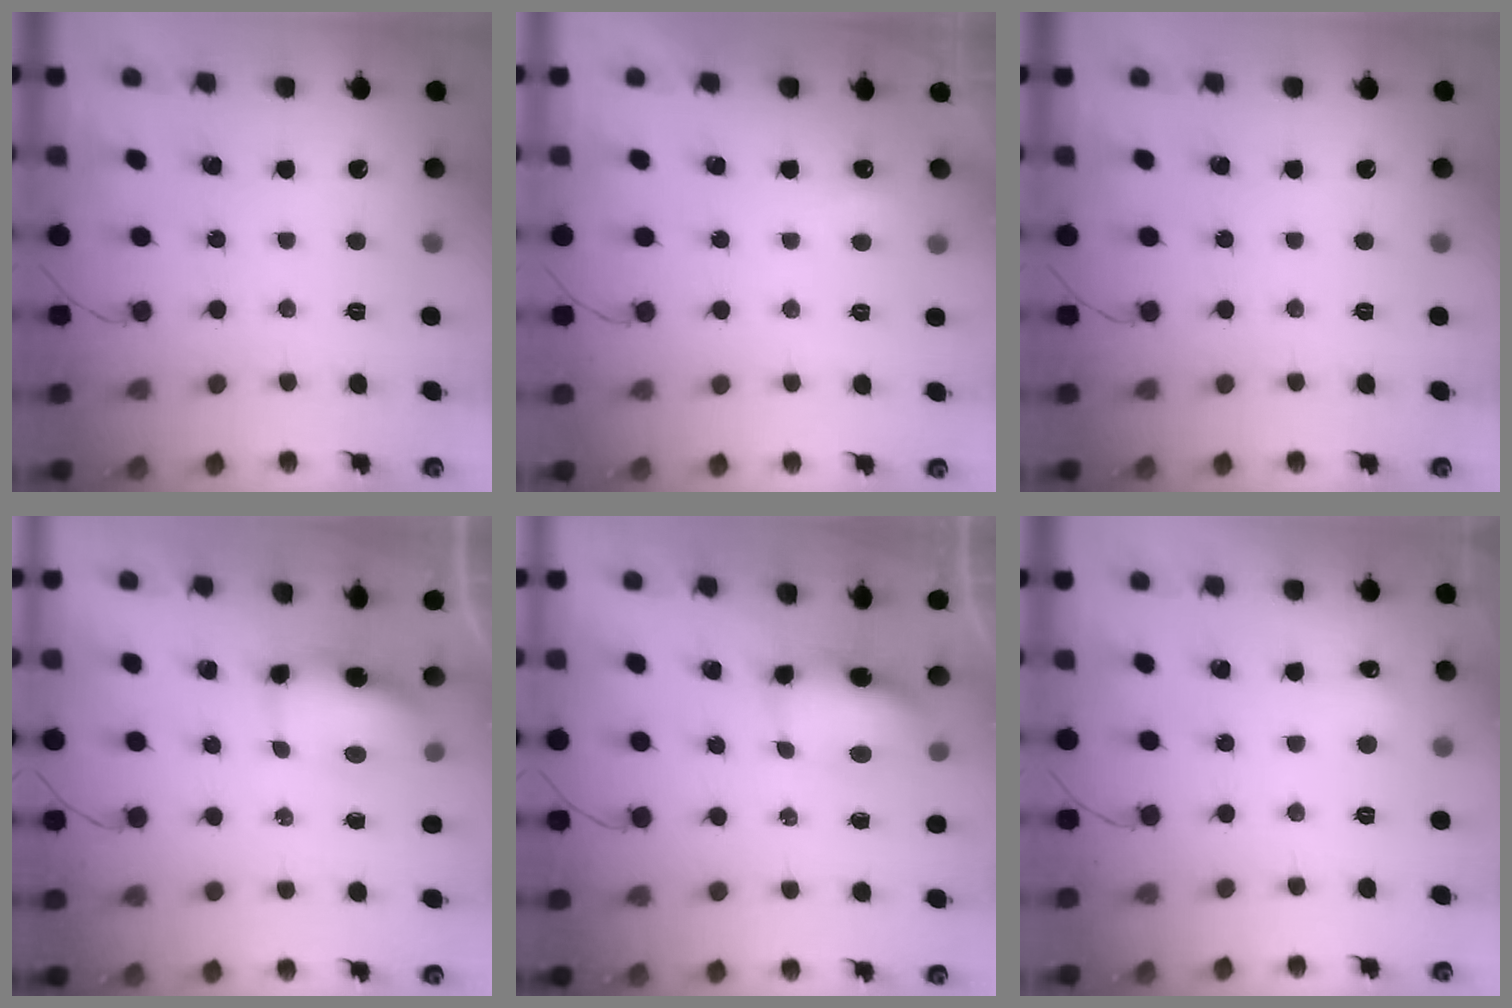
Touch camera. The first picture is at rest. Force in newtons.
{"total": 2.3, "press": 2.2, "slide": 0.7}
{"total": 0.0}
{"total": 7.0, "press": 6.9, "slide": 0.6}
{"total": 14.5, "press": 9.4, "slide": 11.1}
{"total": 7.2, "press": 4.2, "slide": 5.8}